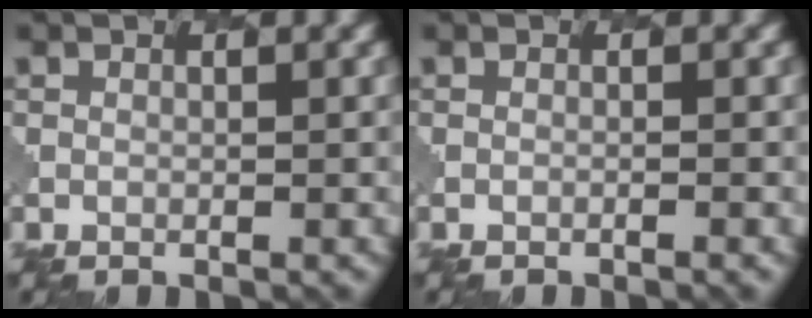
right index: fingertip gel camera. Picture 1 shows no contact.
{"total": 0.6, "force": [-0.2, 0.2, 0.5], "torque": [-0.004, -0.001, -0.013]}